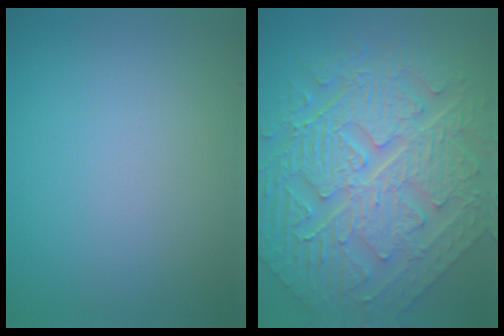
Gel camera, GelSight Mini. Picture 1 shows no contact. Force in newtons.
{"total": 11.2, "press": 7.7, "slide": 8.2}